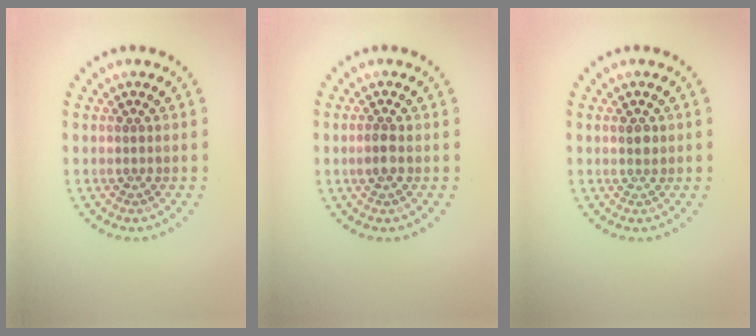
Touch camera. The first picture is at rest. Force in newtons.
{"total": 1.3, "press": 1.3, "slide": 0.3}
{"total": 1.1, "press": 1.0, "slide": 0.3}